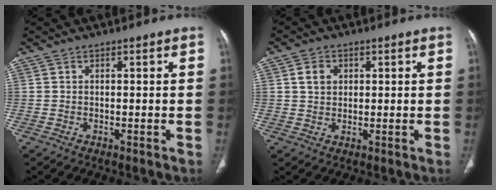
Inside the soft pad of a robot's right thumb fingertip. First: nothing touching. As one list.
[{"total": 3.6, "force": [1.0, 2.9, 1.8], "torque": [-0.017, 0.000, 0.018]}]